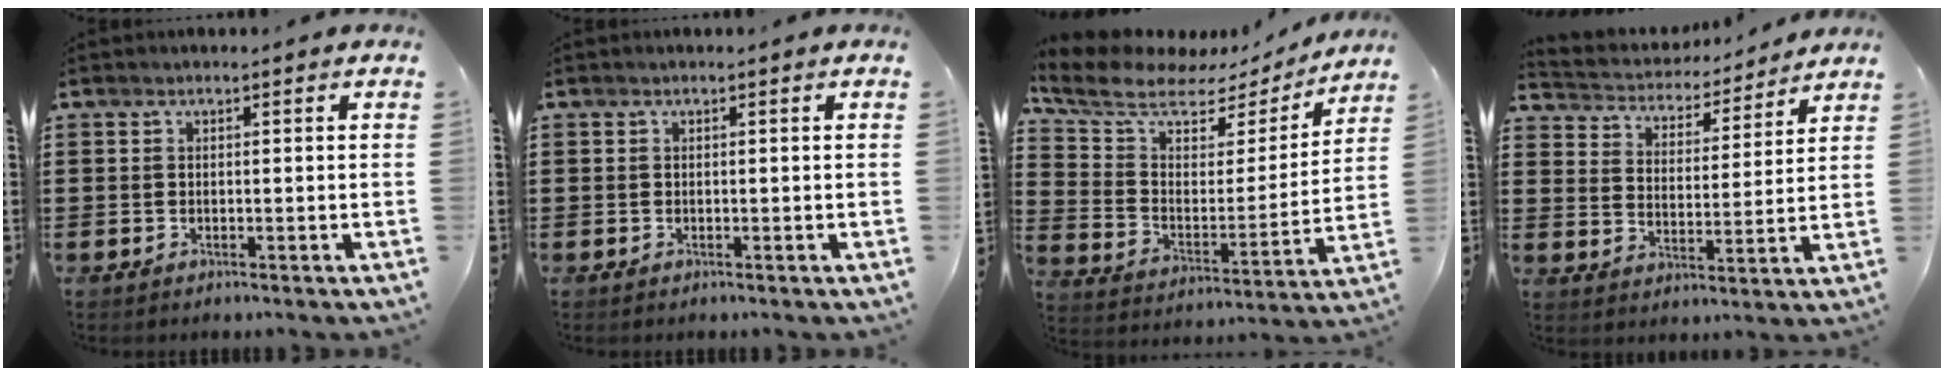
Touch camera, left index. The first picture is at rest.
{"total": 0.0}
{"total": 7.9, "force": [6.1, 3.7, 3.5], "torque": [-0.109, -0.036, 0.101]}
{"total": 4.1, "force": [4.1, 0.7, 0.0], "torque": [-0.027, -0.031, 0.064]}